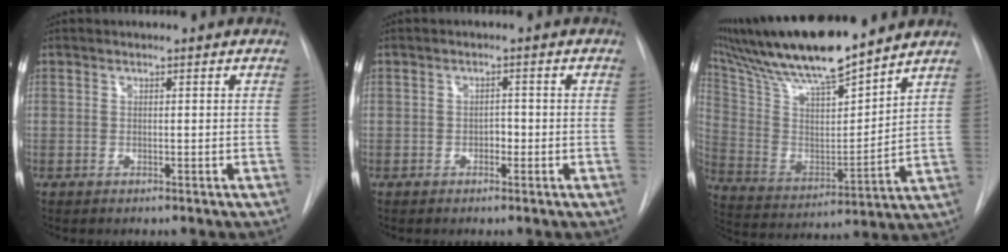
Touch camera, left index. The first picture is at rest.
{"total": 1.4, "force": [-0.8, 0.9, 0.8], "torque": [-0.008, 0.002, -0.017]}
{"total": 20.2, "force": [17.2, 2.1, 10.4], "torque": [-0.196, 0.003, 0.308]}